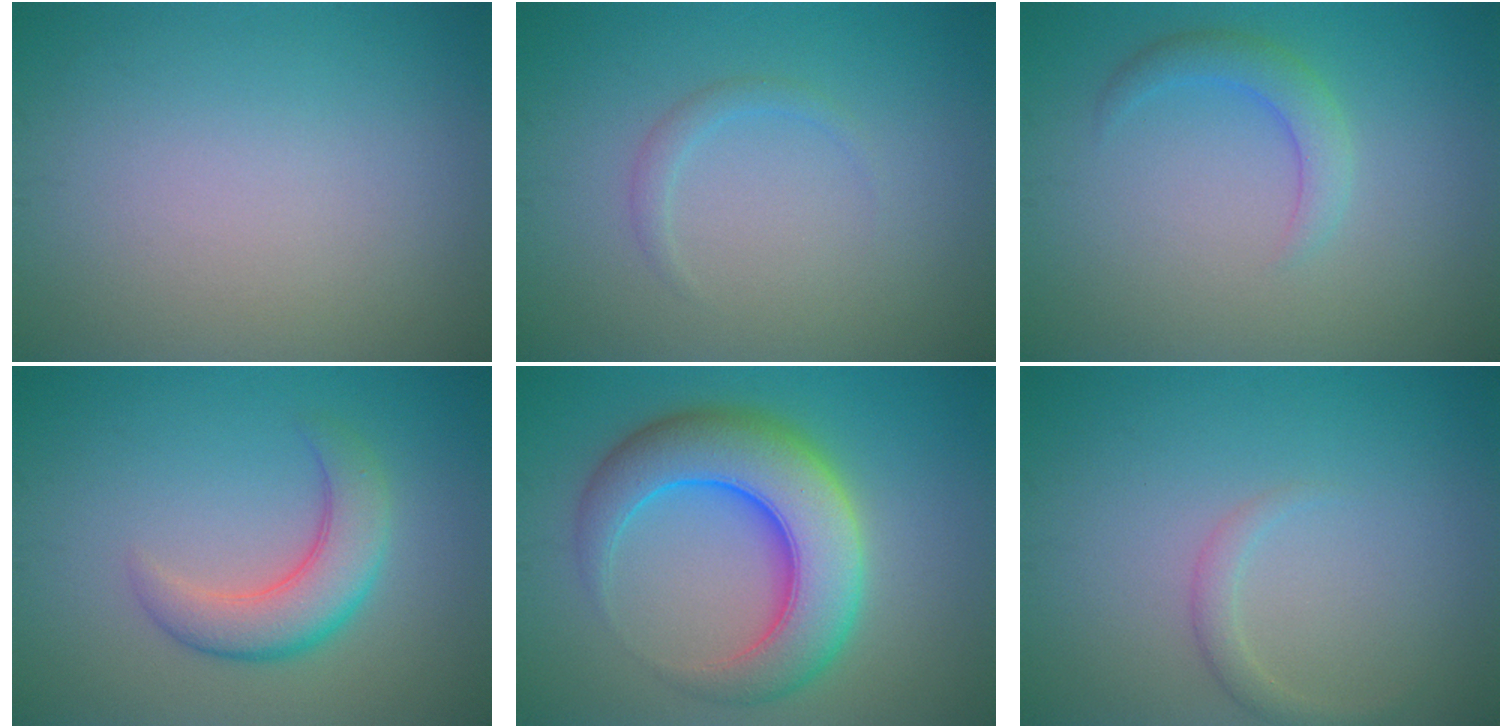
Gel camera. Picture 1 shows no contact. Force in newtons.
{"total": 1.1, "press": 1.1, "slide": 0.1}
{"total": 2.3, "press": 2.3, "slide": 0.1}
{"total": 4.6, "press": 4.5, "slide": 0.3}
{"total": 9.4, "press": 9.4, "slide": 0.2}
{"total": 1.4, "press": 1.4, "slide": 0.1}